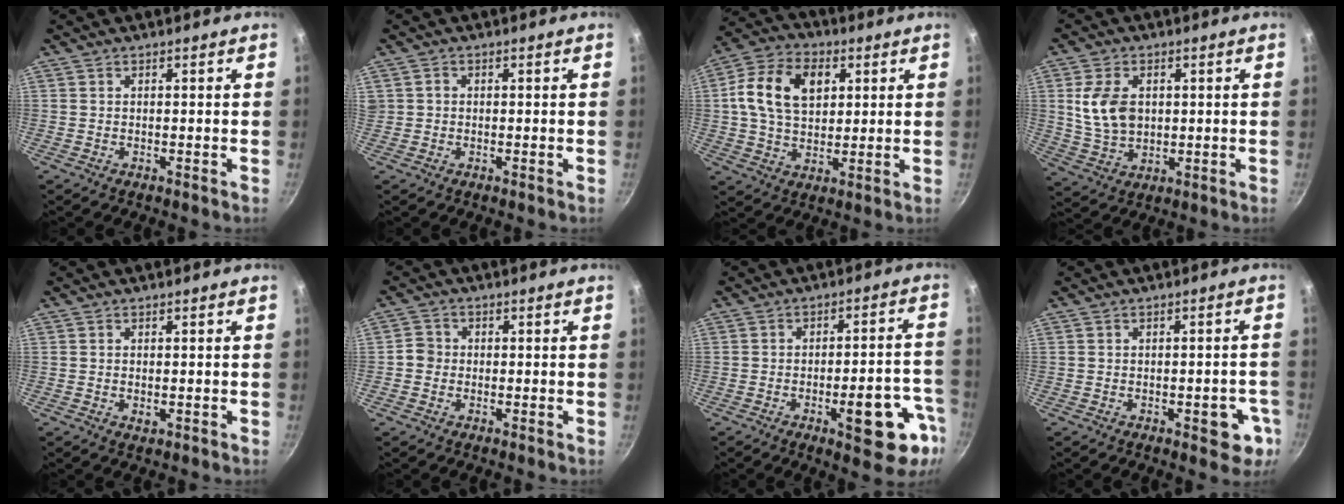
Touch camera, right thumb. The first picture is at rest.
{"total": 1.2, "force": [0.0, 1.1, 0.4], "torque": [-0.001, 0.007, 0.000]}
{"total": 14.2, "force": [3.4, 9.7, 9.8], "torque": [-0.158, 0.007, 0.049]}
{"total": 9.7, "force": [1.6, 6.7, 6.8], "torque": [-0.116, -0.012, 0.036]}
{"total": 1.5, "force": [-0.2, 0.9, 1.2], "torque": [-0.018, -0.001, -0.002]}
{"total": 2.8, "force": [-0.6, 2.6, 0.8], "torque": [0.001, 0.010, -0.018]}
{"total": 14.1, "force": [-6.1, 5.1, 11.6], "torque": [-0.106, 0.035, -0.076]}
{"total": 6.2, "force": [-2.4, 3.1, 4.8], "torque": [-0.028, 0.015, -0.026]}